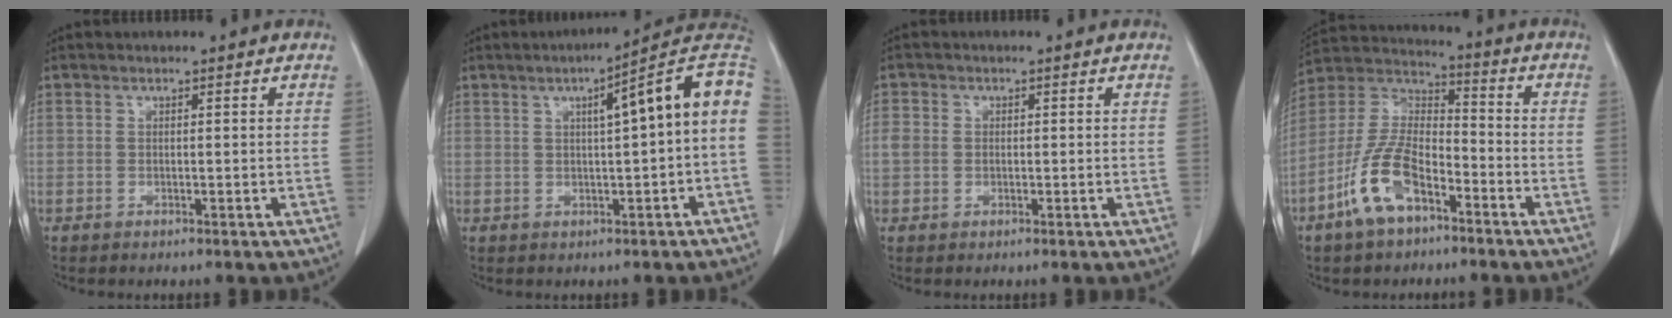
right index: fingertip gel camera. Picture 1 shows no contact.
{"total": 11.4, "force": [2.0, 0.4, 11.2], "torque": [-0.149, 0.034, 0.020]}
{"total": 2.3, "force": [0.1, 2.0, 1.0], "torque": [-0.022, 0.011, 0.003]}
{"total": 12.4, "force": [-6.6, 5.6, 8.9], "torque": [-0.196, 0.011, -0.126]}